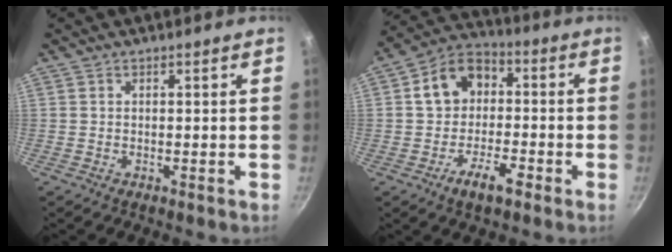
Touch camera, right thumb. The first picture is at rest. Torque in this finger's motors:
{"motor_torque": [0.17, 2.08, 0.70, -0.70, 0.31]}